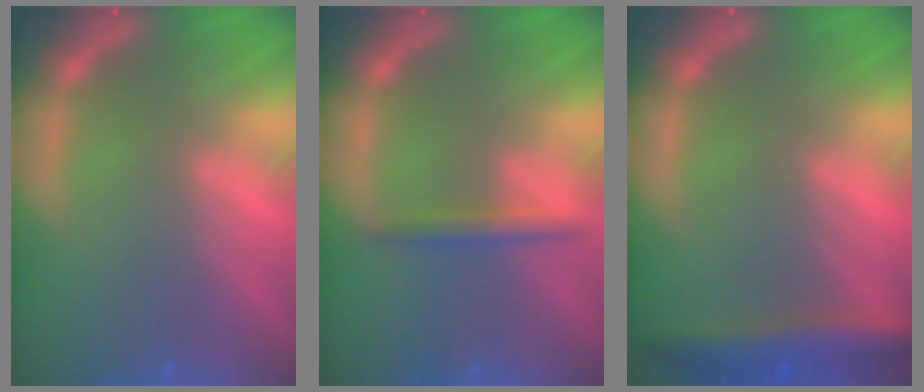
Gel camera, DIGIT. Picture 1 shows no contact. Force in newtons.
{"total": 1.9}
{"total": 4.5}